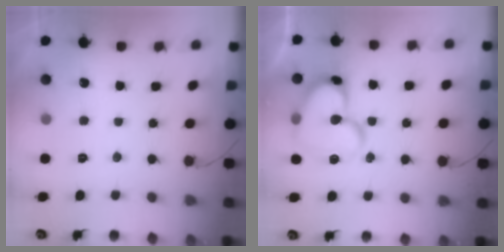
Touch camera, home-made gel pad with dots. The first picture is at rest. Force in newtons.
{"total": 17.8, "press": 17.7, "slide": 2.1}